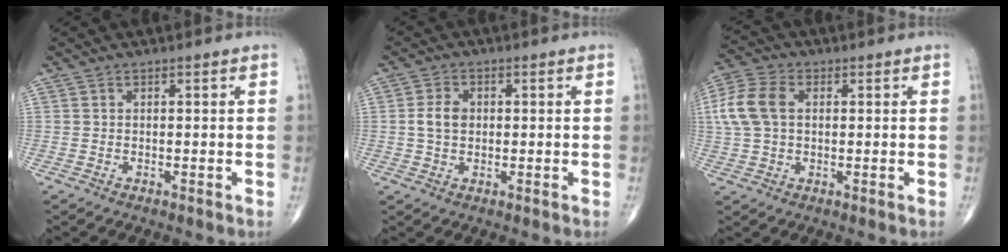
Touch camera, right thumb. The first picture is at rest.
{"total": 4.1, "force": [0.2, 2.9, 2.8], "torque": [-0.051, 0.006, 0.002]}
{"total": 9.3, "force": [1.4, 6.2, 6.8], "torque": [-0.156, 0.019, 0.027]}